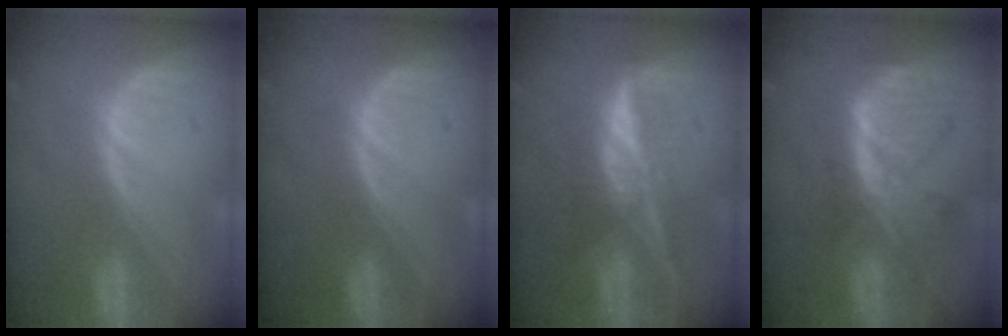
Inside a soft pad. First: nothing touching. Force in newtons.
{"total": 0.0}
{"total": 6.4, "press": 5.7, "slide": 3.1}
{"total": 7.7, "press": 6.8, "slide": 3.5}